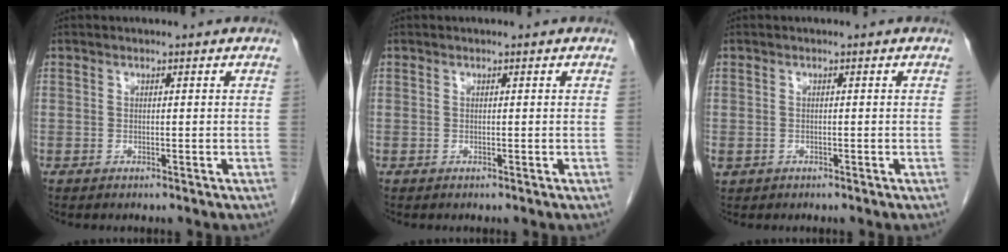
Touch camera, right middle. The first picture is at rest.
{"total": 0.0}
{"total": 1.1, "force": [-0.4, 1.0, 0.4], "torque": [-0.012, 0.002, 0.001]}